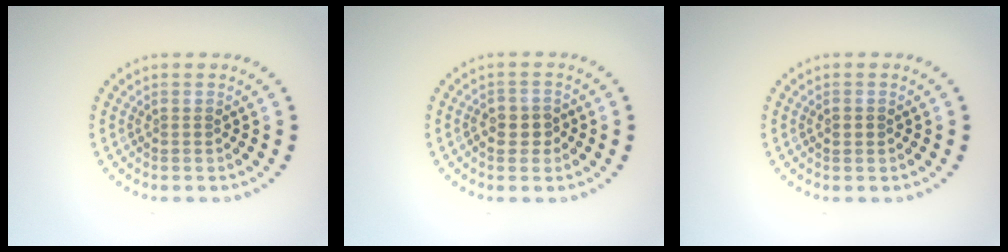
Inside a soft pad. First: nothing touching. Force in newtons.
{"total": 2.4, "press": 2.3, "slide": 0.9}
{"total": 1.1, "press": 1.1, "slide": 0.1}